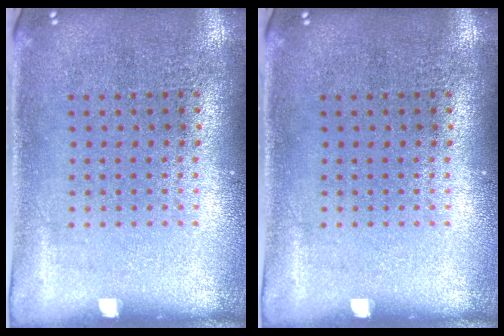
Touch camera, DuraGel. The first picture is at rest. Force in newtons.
{"total": 0.0}